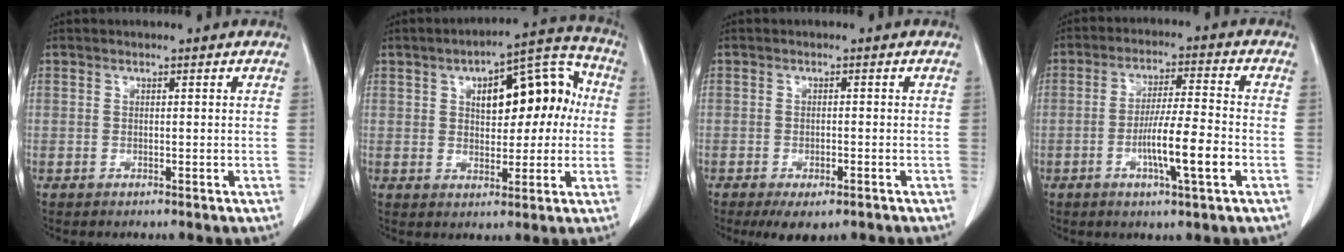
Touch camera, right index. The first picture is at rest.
{"total": 12.9, "force": [2.4, 6.1, 11.1], "torque": [-0.146, 0.047, 0.041]}
{"total": 4.8, "force": [-3.2, 1.8, 3.1], "torque": [-0.047, -0.009, -0.044]}
{"total": 9.1, "force": [-3.0, 0.2, 8.5], "torque": [-0.151, -0.005, -0.056]}